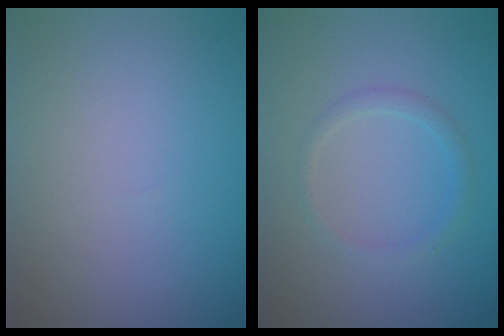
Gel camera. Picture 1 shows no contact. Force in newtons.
{"total": 1.4, "press": 1.4, "slide": 0.1}